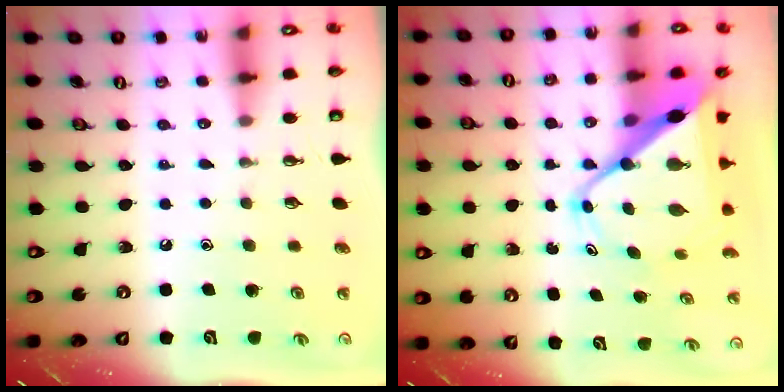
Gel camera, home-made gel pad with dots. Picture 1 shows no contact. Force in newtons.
{"total": 13.7, "press": 13.6, "slide": 1.1}